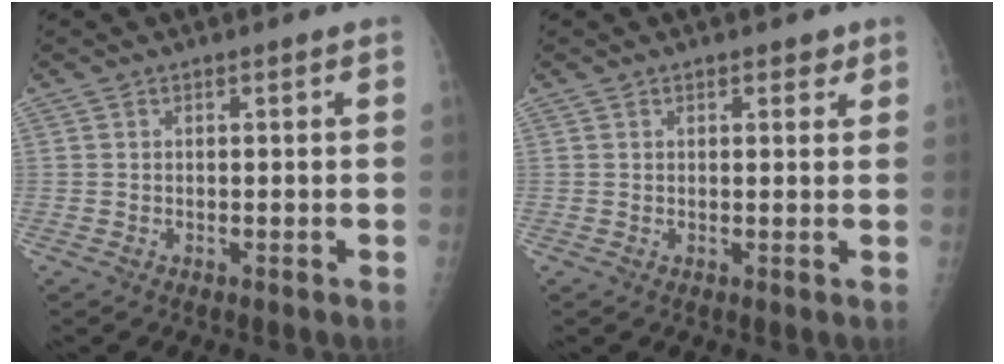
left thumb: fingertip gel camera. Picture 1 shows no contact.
{"total": 2.4, "force": [1.5, 1.3, 1.3], "torque": [0.001, -0.006, 0.017]}